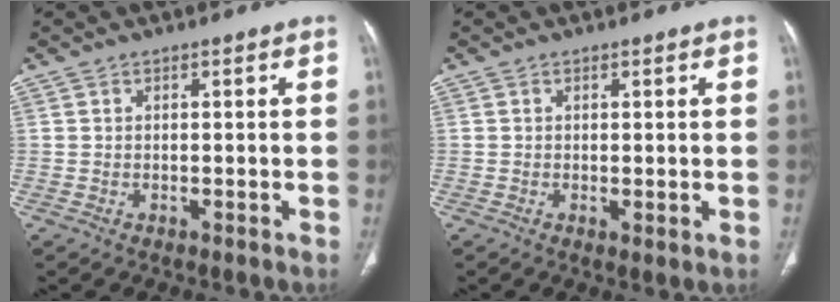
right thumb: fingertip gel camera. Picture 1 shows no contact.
{"total": 1.1, "force": [0.0, 0.3, 1.1], "torque": [-0.023, -0.007, 0.001]}